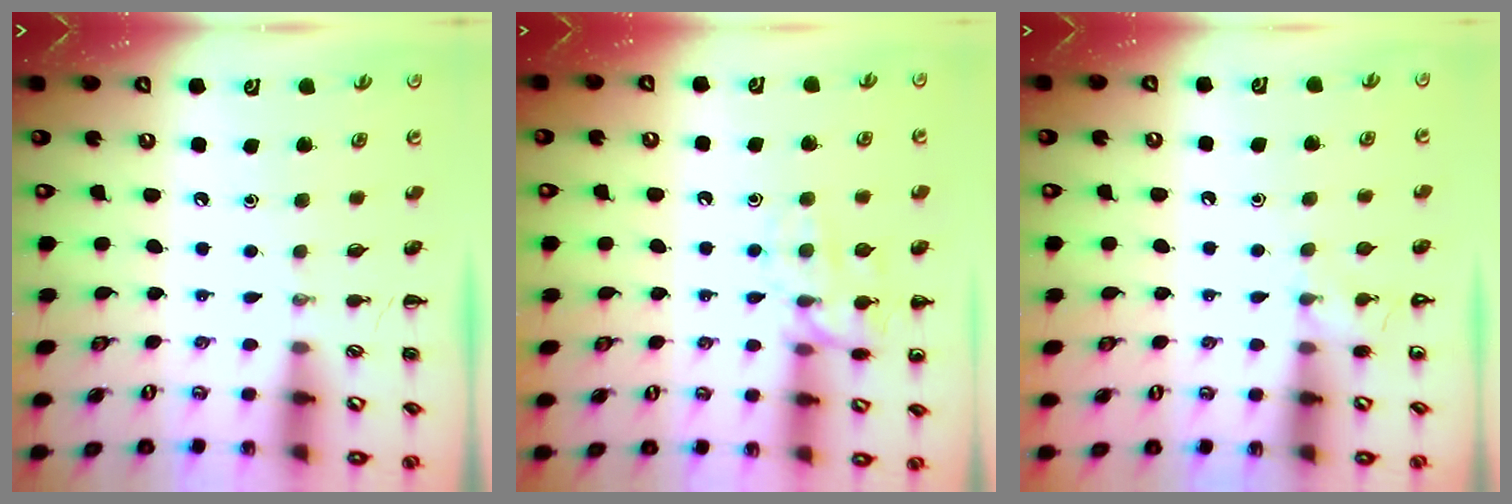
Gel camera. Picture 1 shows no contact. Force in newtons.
{"total": 12.0, "press": 11.9, "slide": 0.5}
{"total": 3.7, "press": 3.5, "slide": 1.4}